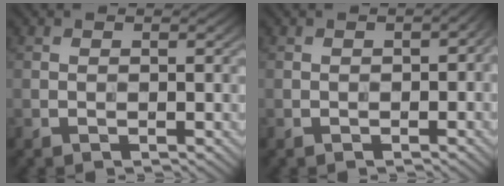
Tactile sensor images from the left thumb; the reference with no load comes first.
{"total": 2.5, "force": [-0.8, 1.5, 1.7], "torque": [-0.023, -0.010, -0.013]}